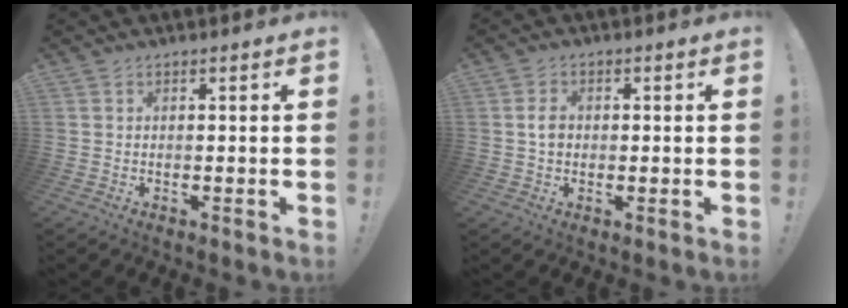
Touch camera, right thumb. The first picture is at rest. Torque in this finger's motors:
{"motor_torque": [0.02, -0.02, -0.26, 0.23, -0.04]}